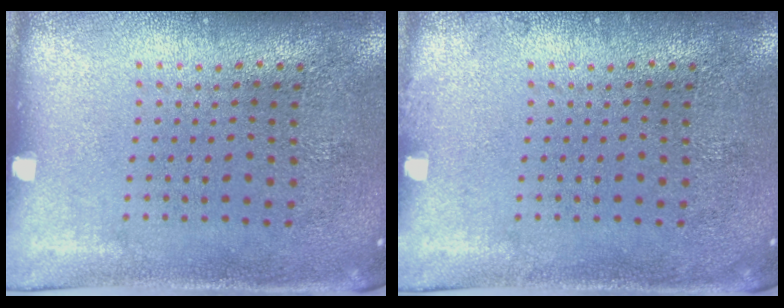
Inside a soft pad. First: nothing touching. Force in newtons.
{"total": 0.6, "press": 0.5, "slide": 0.1}